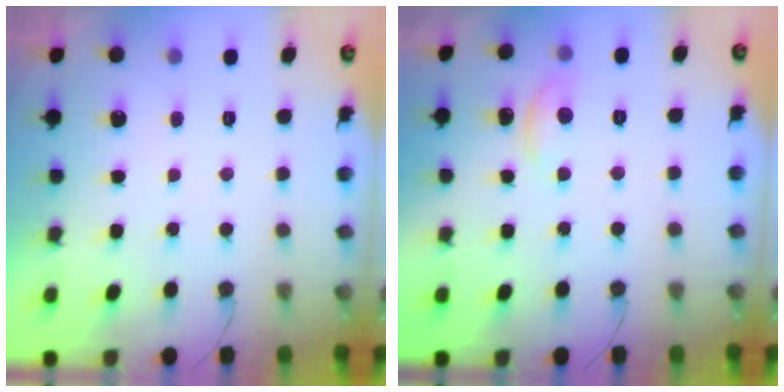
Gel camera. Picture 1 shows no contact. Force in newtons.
{"total": 5.9, "press": 5.9, "slide": 0.8}